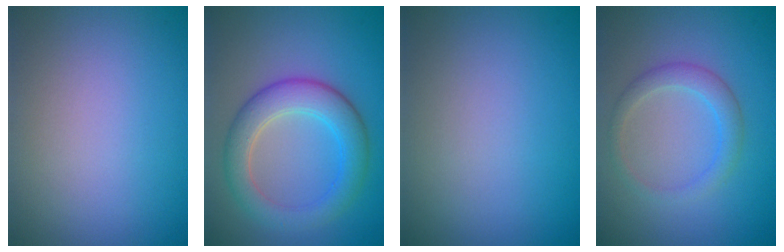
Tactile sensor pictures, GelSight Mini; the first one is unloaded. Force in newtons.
{"total": 5.2, "press": 5.2, "slide": 0.2}
{"total": 0.0}
{"total": 2.4, "press": 2.4, "slide": 0.1}